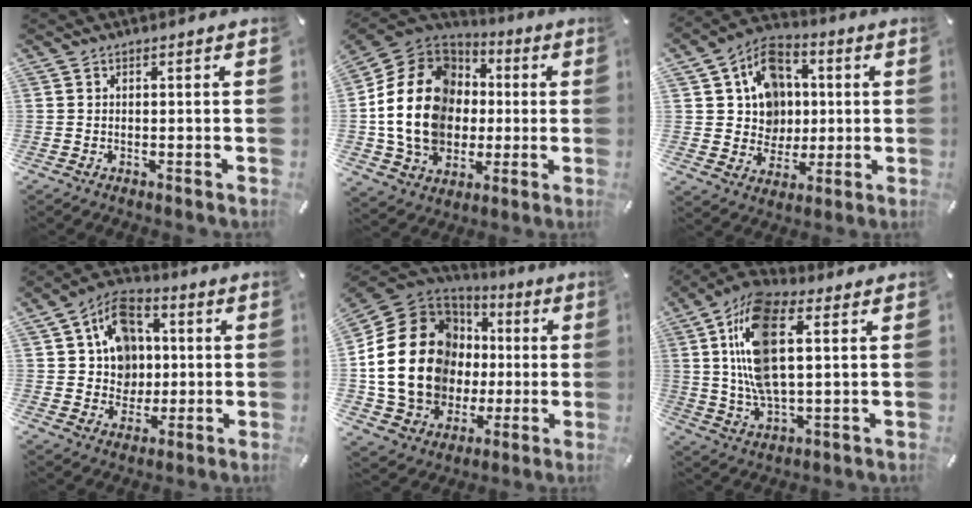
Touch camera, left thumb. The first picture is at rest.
{"total": 21.8, "force": [-1.1, 17.7, 12.8], "torque": [-0.259, 0.017, -0.014]}
{"total": 12.6, "force": [1.8, 11.7, 4.3], "torque": [-0.069, -0.003, 0.042]}
{"total": 11.9, "force": [2.0, 10.8, 4.5], "torque": [-0.086, -0.006, 0.043]}
{"total": 26.2, "force": [0.6, 20.3, 16.6], "torque": [-0.352, -0.009, 0.030]}
{"total": 16.4, "force": [4.5, 7.6, 13.9], "torque": [-0.308, -0.002, 0.078]}